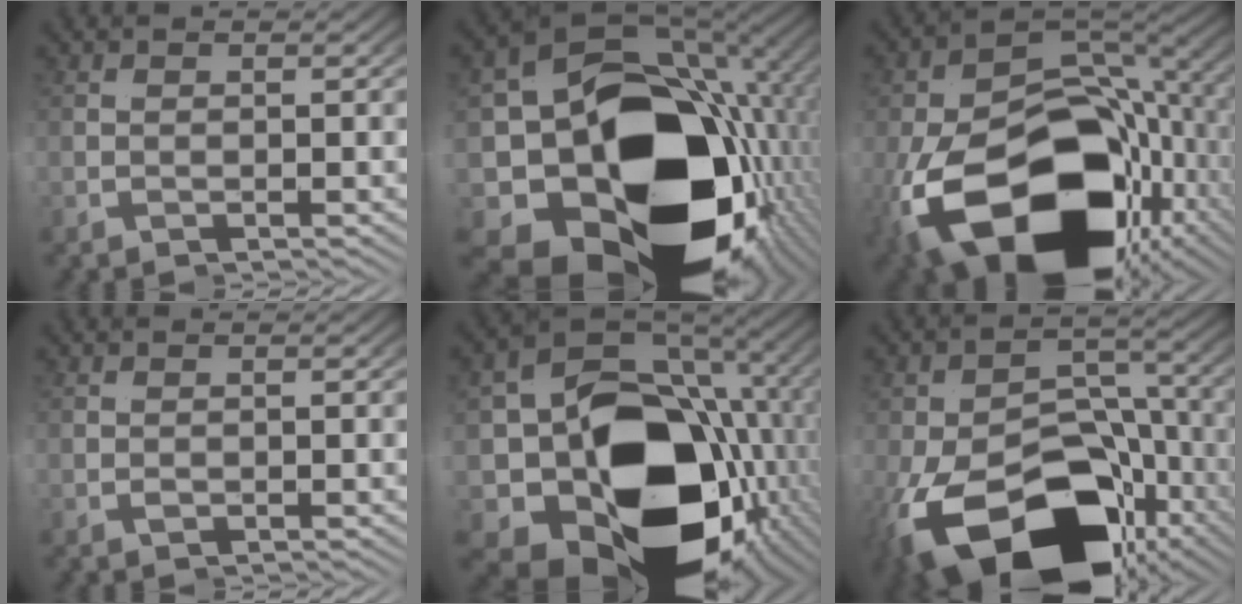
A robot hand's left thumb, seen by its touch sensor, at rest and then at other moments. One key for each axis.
{"total": 29.8, "fx": -4.7, "fy": 16.6, "fz": 24.3, "tx": -0.395, "ty": -0.055, "tz": -0.042}
{"total": 21.8, "fx": -7.0, "fy": 10.5, "fz": 17.7, "tx": -0.310, "ty": -0.055, "tz": -0.078}
{"total": 1.0, "fx": 0.1, "fy": 0.4, "fz": 0.9, "tx": -0.015, "ty": -0.004, "tz": 0.006}
{"total": 26.6, "fx": -4.9, "fy": 15.3, "fz": 21.2, "tx": -0.358, "ty": -0.058, "tz": -0.046}
{"total": 17.7, "fx": -7.2, "fy": 9.1, "fz": 13.4, "tx": -0.232, "ty": -0.059, "tz": -0.082}